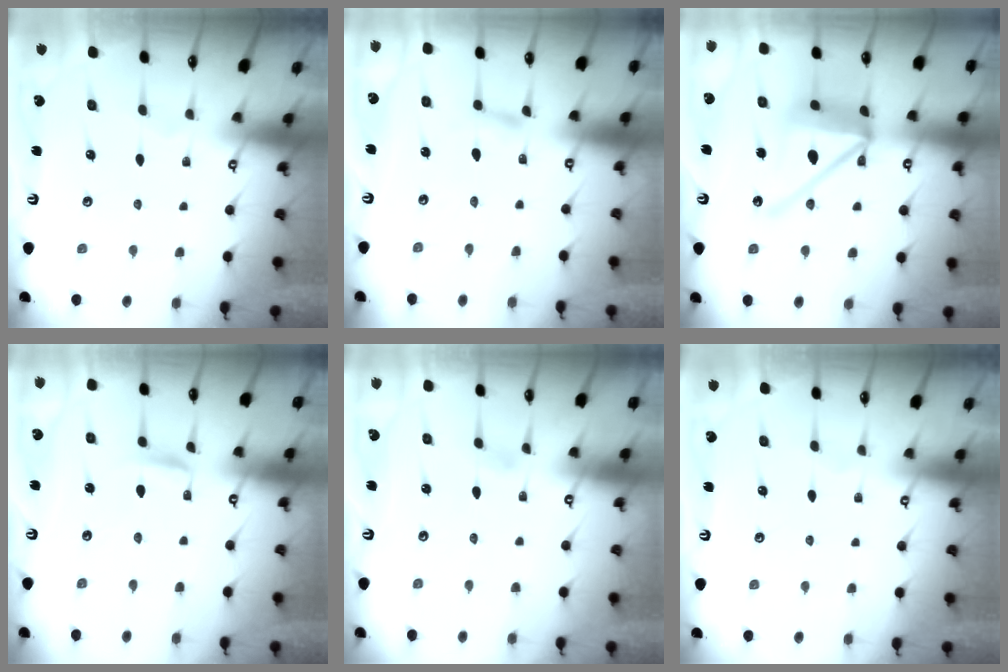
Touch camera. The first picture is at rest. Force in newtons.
{"total": 2.4, "press": 2.4, "slide": 0.2}
{"total": 17.7, "press": 17.5, "slide": 2.3}
{"total": 4.2, "press": 4.1, "slide": 0.4}
{"total": 1.8, "press": 1.7, "slide": 0.2}
{"total": 0.0}